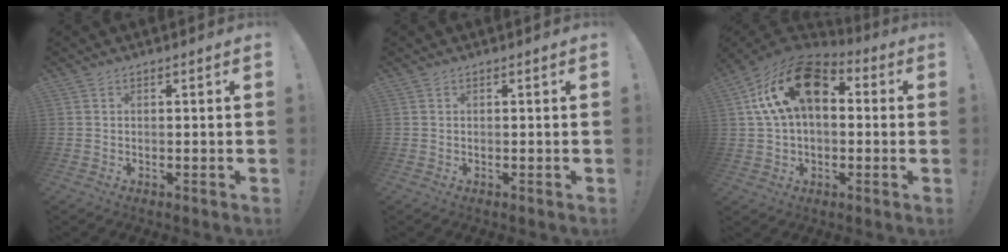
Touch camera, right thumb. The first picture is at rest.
{"total": 0.0}
{"total": 19.8, "force": [6.2, 11.8, 14.6], "torque": [-0.240, -0.006, 0.114]}